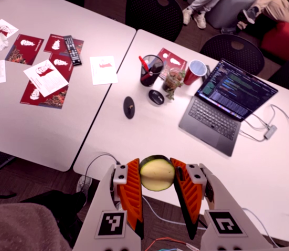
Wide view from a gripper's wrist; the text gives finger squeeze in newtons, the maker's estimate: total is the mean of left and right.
{"total": 11.5, "left": 11.5, "right": 11.5}